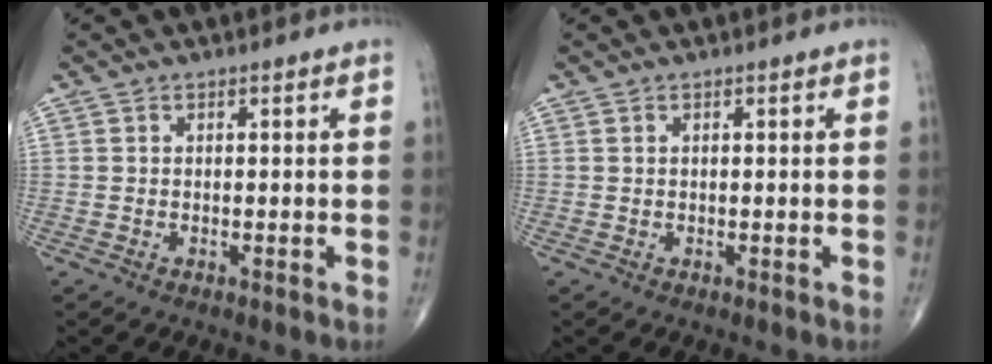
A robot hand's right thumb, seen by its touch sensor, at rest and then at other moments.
{"total": 0.0}